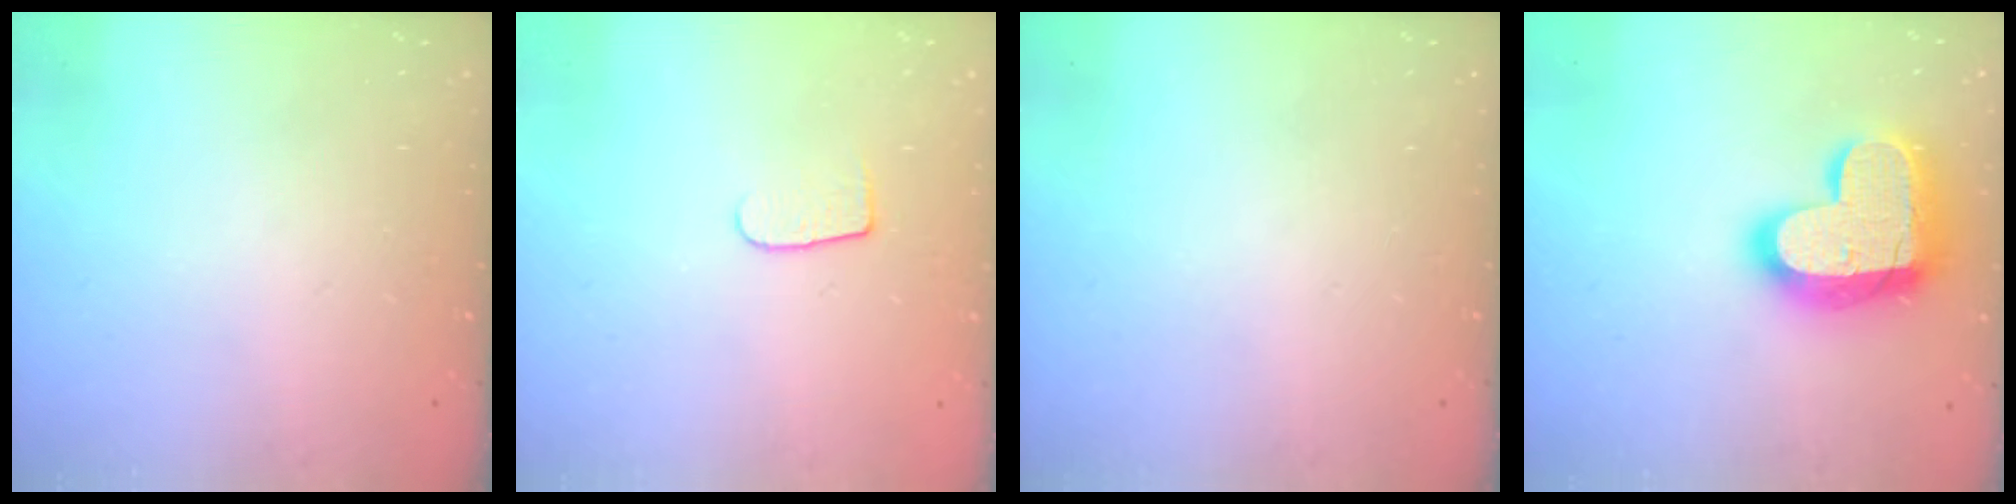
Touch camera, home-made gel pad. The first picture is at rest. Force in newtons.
{"total": 5.8, "press": 5.8, "slide": 0.7}
{"total": 0.0}
{"total": 23.7, "press": 23.7, "slide": 1.6}